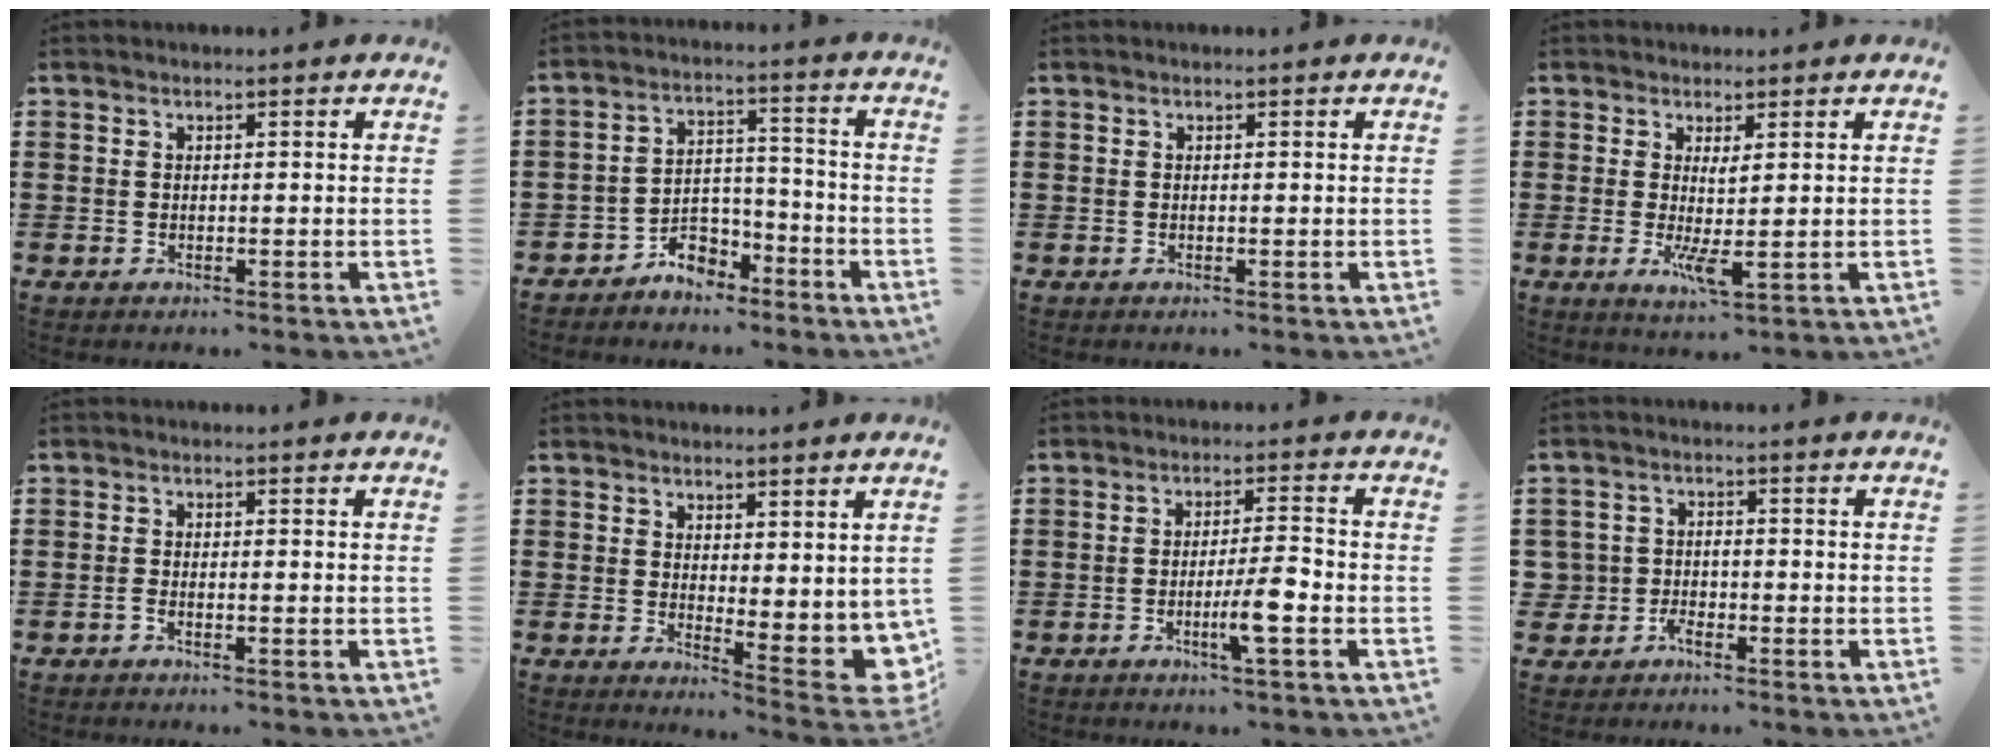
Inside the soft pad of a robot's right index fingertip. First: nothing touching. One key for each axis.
{"total": 5.0, "fx": -4.4, "fy": 2.3, "fz": 0.7, "tx": -0.018, "ty": 0.013, "tz": -0.089}
{"total": 0.0}
{"total": 3.4, "fx": 0.1, "fy": 0.5, "fz": 3.4, "tx": -0.063, "ty": -0.004, "tz": 0.001}
{"total": 1.0, "fx": -0.7, "fy": 0.0, "fz": 0.7, "tx": -0.015, "ty": -0.005, "tz": -0.011}
{"total": 2.8, "fx": 2.5, "fy": 0.9, "fz": 0.9, "tx": -0.025, "ty": -0.023, "tz": 0.044}
{"total": 5.7, "fx": -2.1, "fy": 0.3, "fz": 5.3, "tx": -0.087, "ty": -0.006, "tz": -0.037}
{"total": 2.8, "fx": -1.8, "fy": 2.1, "fz": 0.6, "tx": -0.029, "ty": 0.003, "tz": -0.043}